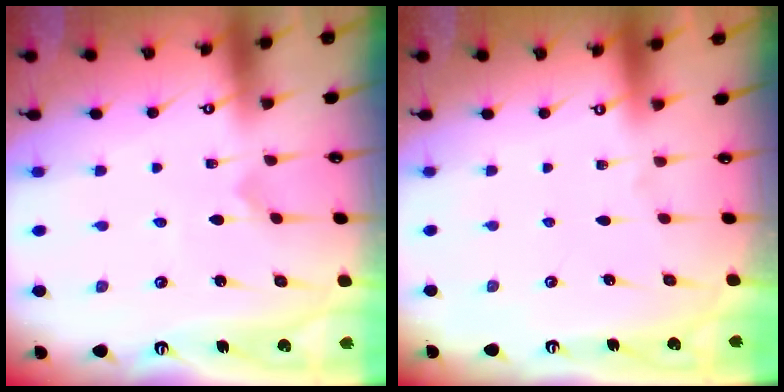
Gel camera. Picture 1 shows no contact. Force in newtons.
{"total": 0.0}